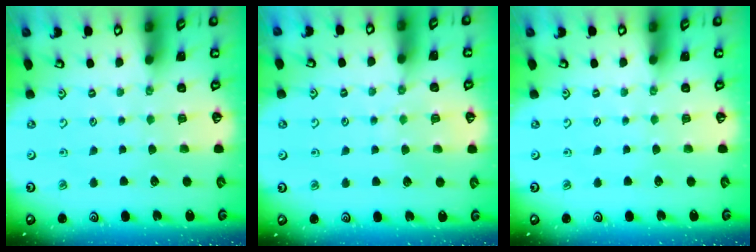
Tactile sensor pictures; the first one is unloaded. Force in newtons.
{"total": 5.9, "press": 5.9, "slide": 0.7}
{"total": 0.0}